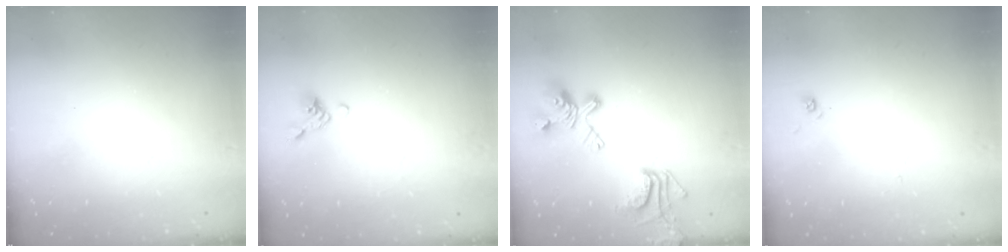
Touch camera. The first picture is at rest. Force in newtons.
{"total": 4.6, "press": 4.5, "slide": 0.9}
{"total": 8.4, "press": 8.2, "slide": 1.5}
{"total": 2.7, "press": 2.7, "slide": 0.2}